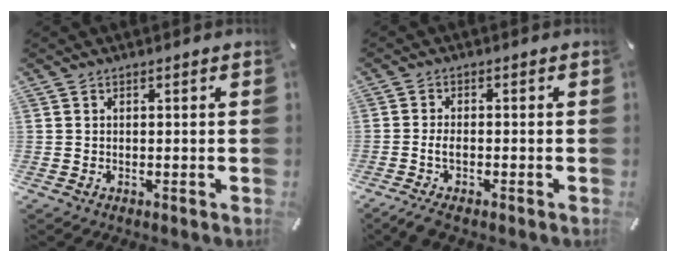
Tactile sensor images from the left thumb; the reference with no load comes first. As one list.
[{"total": 3.3, "force": [-1.1, 1.0, 3.0], "torque": [-0.071, -0.004, -0.025]}]